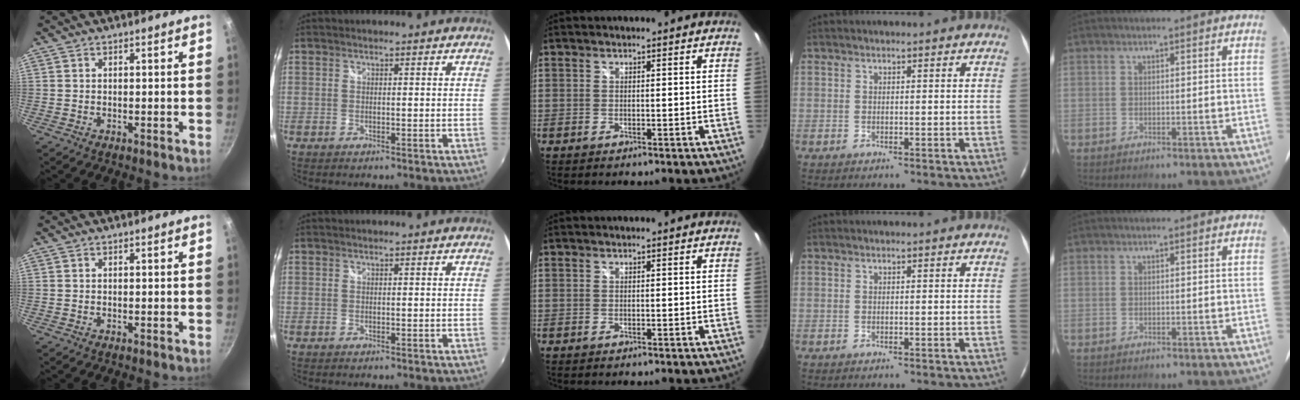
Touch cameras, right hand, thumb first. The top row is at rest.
{}